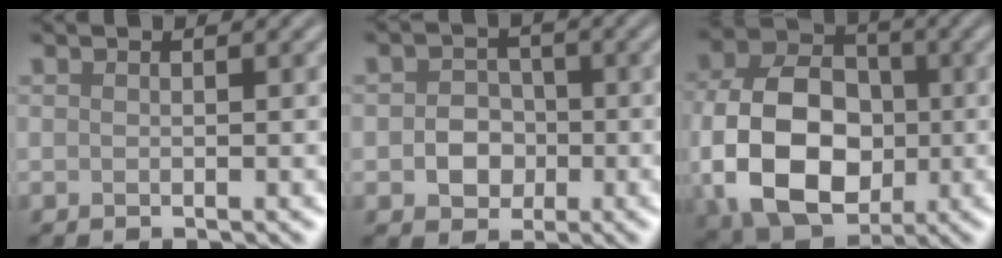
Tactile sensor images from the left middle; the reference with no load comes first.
{"total": 3.2, "force": [-0.6, 2.7, 1.5], "torque": [-0.014, -0.001, -0.018]}
{"total": 12.5, "force": [-1.9, 8.9, 8.5], "torque": [-0.178, -0.014, -0.038]}